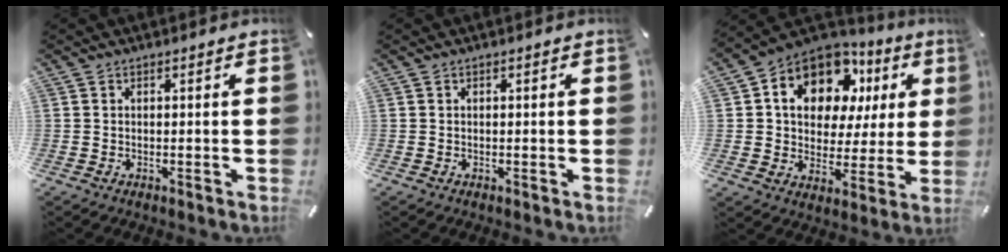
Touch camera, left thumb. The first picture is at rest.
{"total": 0.0}
{"total": 13.9, "force": [6.7, 9.9, 7.1], "torque": [-0.131, -0.033, 0.123]}